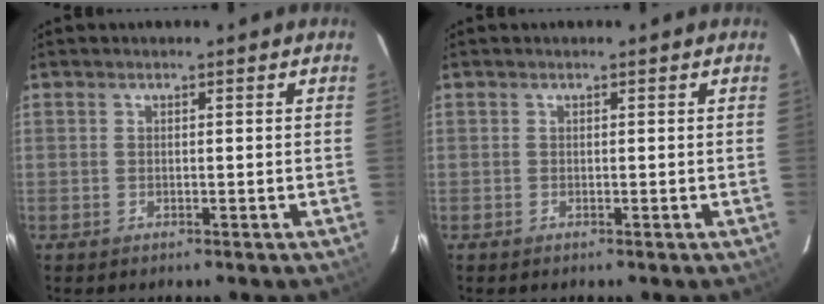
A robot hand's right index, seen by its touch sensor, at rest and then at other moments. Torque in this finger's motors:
{"motor_torque": [0.12, 0.10, -0.01, 0.01]}